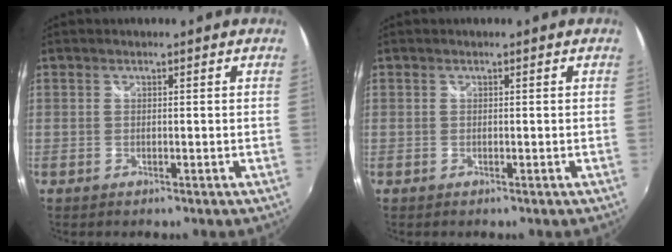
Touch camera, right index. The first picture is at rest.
{"total": 0.0}